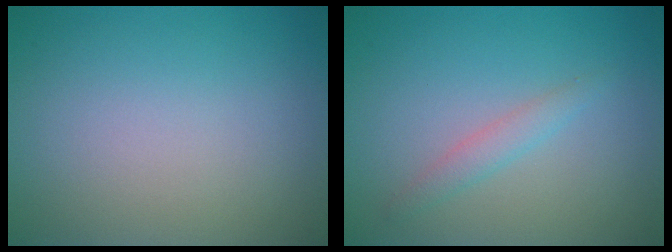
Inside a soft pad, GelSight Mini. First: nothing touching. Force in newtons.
{"total": 1.5, "press": 1.5, "slide": 0.0}